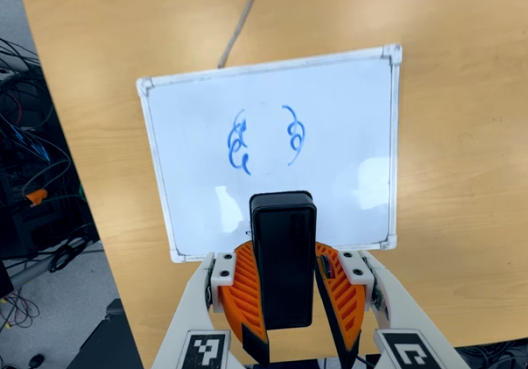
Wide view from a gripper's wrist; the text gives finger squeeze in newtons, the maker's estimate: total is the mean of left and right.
{"total": 8.3, "left": 9.0, "right": 7.6}